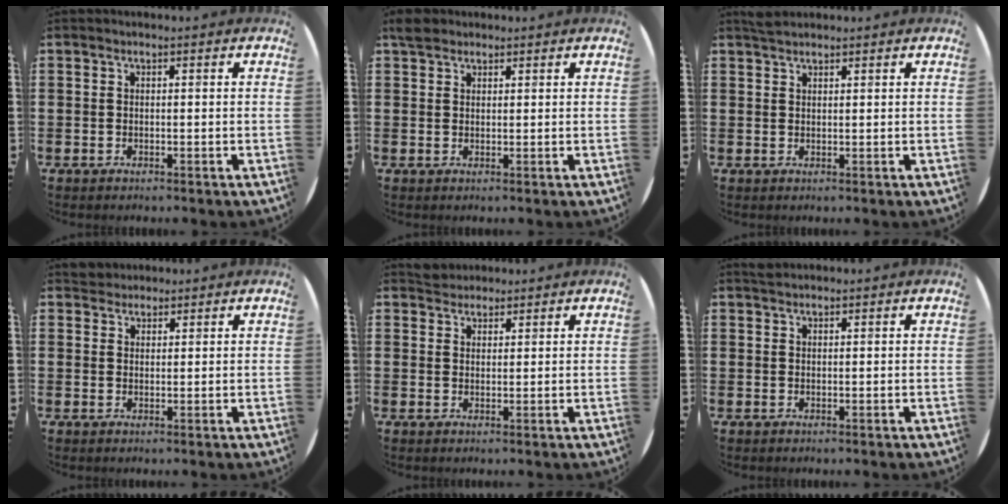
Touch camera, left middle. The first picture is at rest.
{"total": 2.1, "force": [1.8, 1.0, 0.5], "torque": [-0.006, 0.004, 0.033]}
{"total": 1.5, "force": [1.5, 0.4, 0.3], "torque": [-0.009, 0.004, 0.028]}
{"total": 2.0, "force": [1.9, 0.7, -0.2], "torque": [0.008, 0.001, 0.037]}
{"total": 2.4, "force": [2.3, 0.7, -0.1], "torque": [0.005, 0.001, 0.044]}
{"total": 1.0, "force": [0.9, 0.2, 0.0], "torque": [-0.002, 0.002, 0.018]}